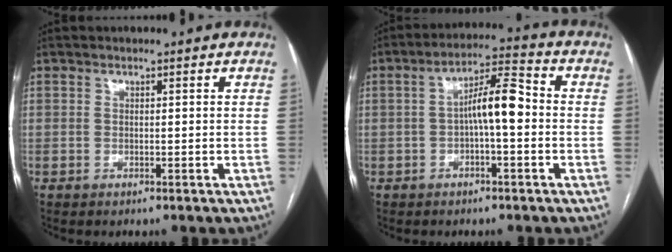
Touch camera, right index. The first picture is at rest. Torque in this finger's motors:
{"motor_torque": [1.06, -0.04, 0.58, 0.14]}